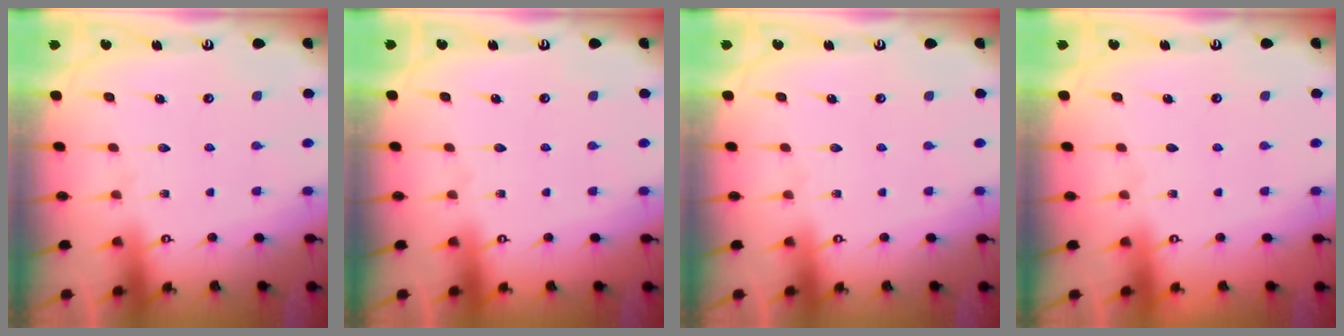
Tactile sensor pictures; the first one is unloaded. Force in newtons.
{"total": 0.0}
{"total": 0.0}
{"total": 0.0}